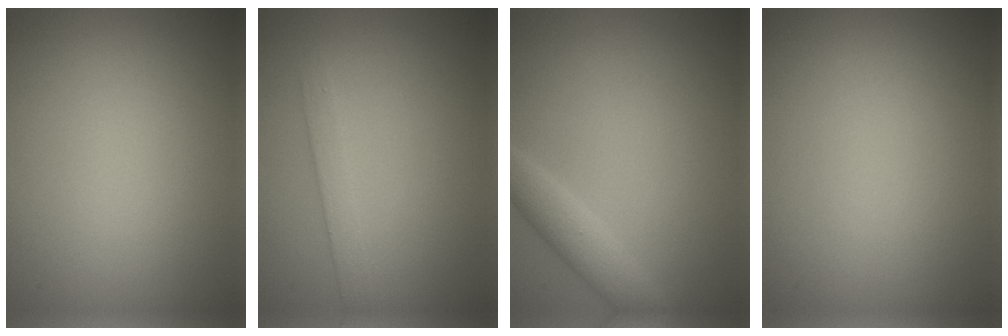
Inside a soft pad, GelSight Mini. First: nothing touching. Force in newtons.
{"total": 1.9, "press": 1.9, "slide": 0.1}
{"total": 2.1, "press": 2.1, "slide": 0.2}
{"total": 0.0}